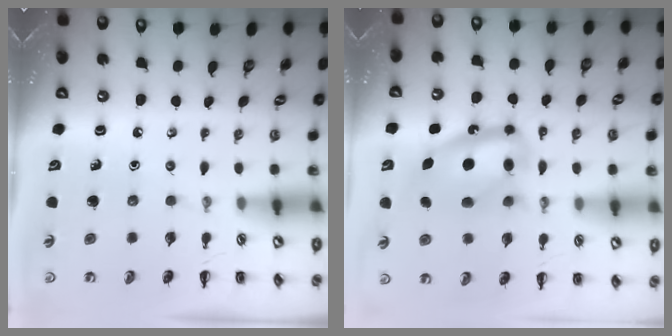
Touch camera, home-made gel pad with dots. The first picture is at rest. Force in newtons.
{"total": 13.1, "press": 12.7, "slide": 3.2}